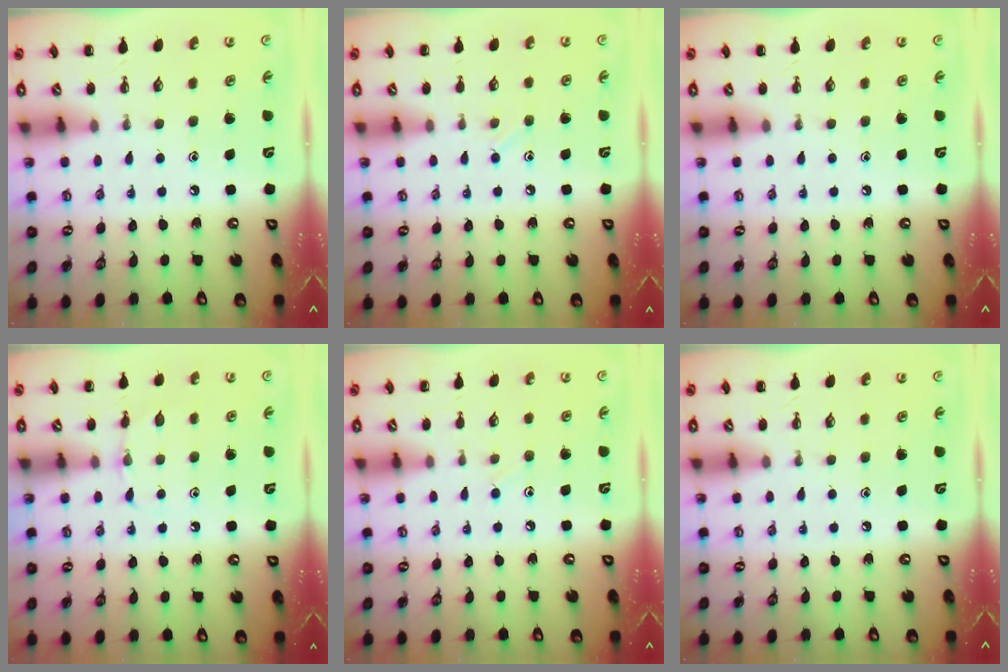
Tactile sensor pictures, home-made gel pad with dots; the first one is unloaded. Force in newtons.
{"total": 5.0, "press": 4.8, "slide": 1.3}
{"total": 0.0}
{"total": 4.9, "press": 4.6, "slide": 1.5}
{"total": 6.0, "press": 5.6, "slide": 2.1}
{"total": 0.0}